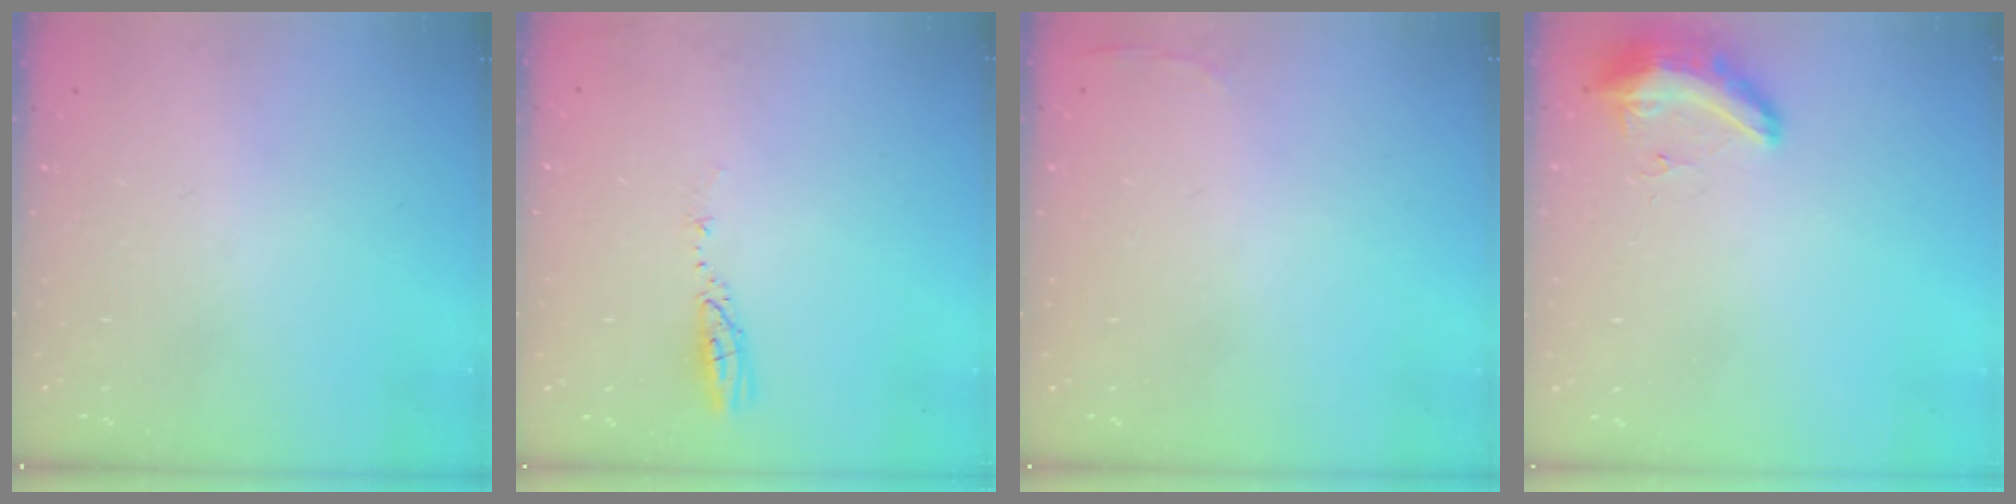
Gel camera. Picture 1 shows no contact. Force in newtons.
{"total": 3.5, "press": 3.5, "slide": 0.1}
{"total": 2.8, "press": 2.6, "slide": 0.9}
{"total": 10.2, "press": 9.3, "slide": 4.2}